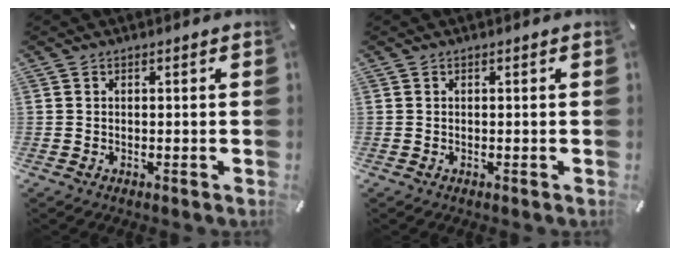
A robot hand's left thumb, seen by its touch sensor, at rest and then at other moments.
{"total": 0.0}